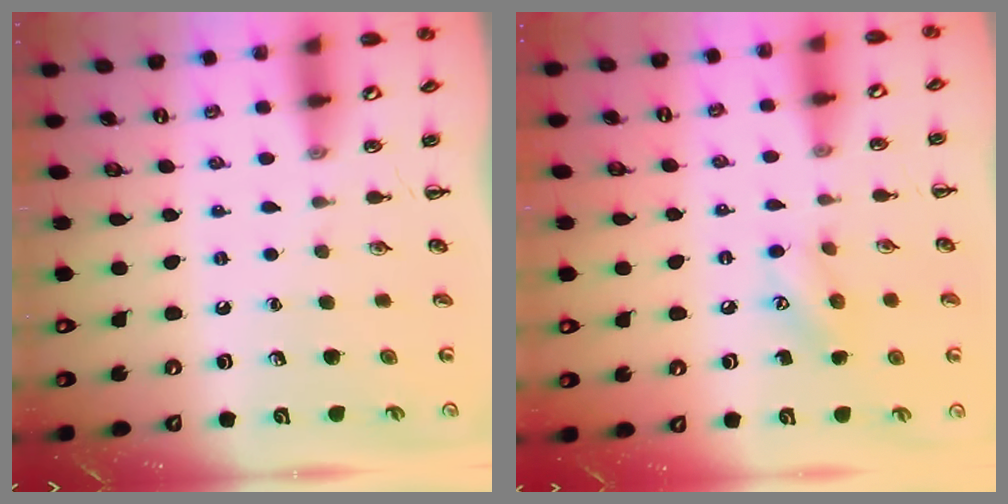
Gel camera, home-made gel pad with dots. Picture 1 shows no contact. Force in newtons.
{"total": 8.7, "press": 8.7, "slide": 1.0}